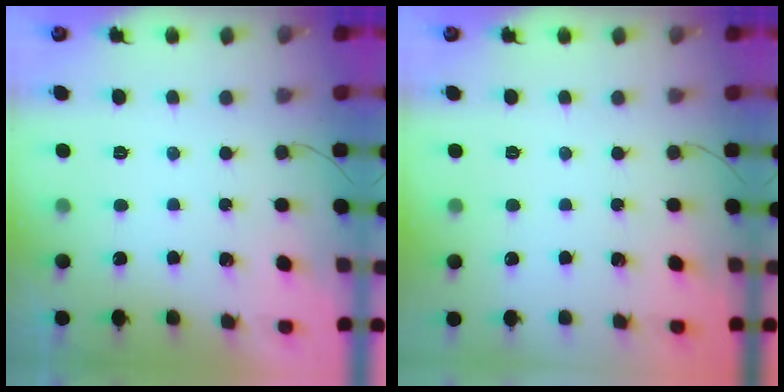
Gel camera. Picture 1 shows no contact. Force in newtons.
{"total": 0.0}